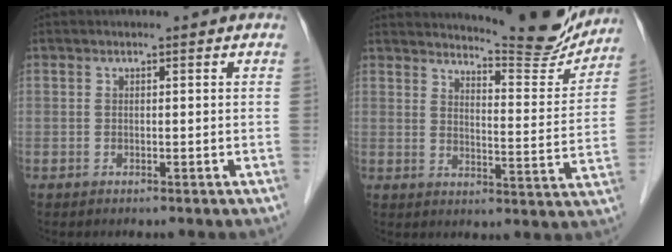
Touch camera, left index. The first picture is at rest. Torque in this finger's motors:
{"motor_torque": [0.01, -0.50, 0.27, 0.06]}